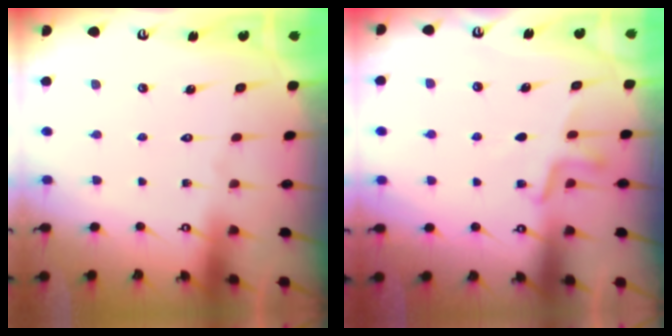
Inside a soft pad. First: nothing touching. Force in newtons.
{"total": 6.3, "press": 6.2, "slide": 1.1}